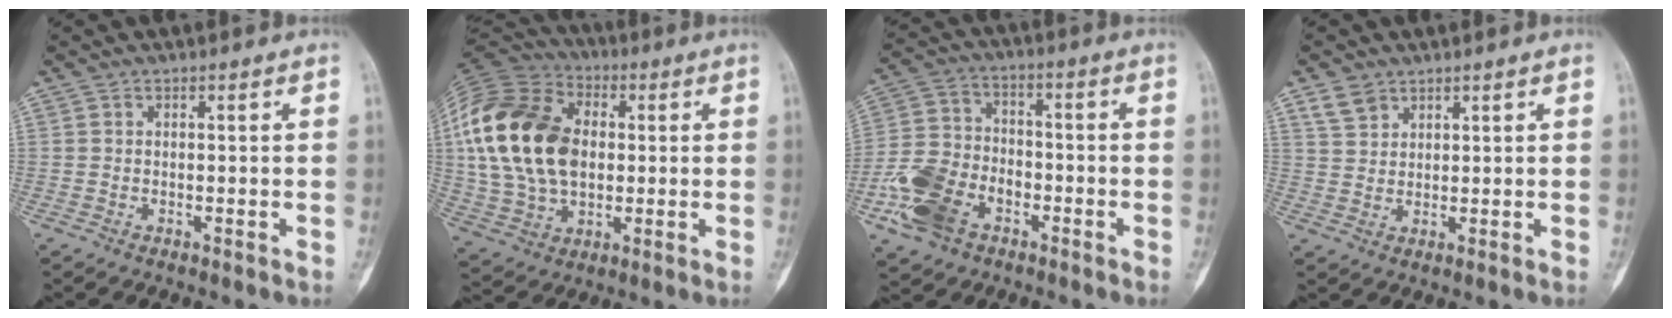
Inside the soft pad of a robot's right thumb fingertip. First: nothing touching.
{"total": 23.1, "force": [2.1, 15.5, 17.0], "torque": [-0.333, 0.005, 0.040]}
{"total": 12.8, "force": [-5.8, 8.8, 7.4], "torque": [-0.138, 0.027, -0.112]}
{"total": 3.8, "force": [2.6, 2.4, 1.3], "torque": [-0.016, -0.008, 0.056]}